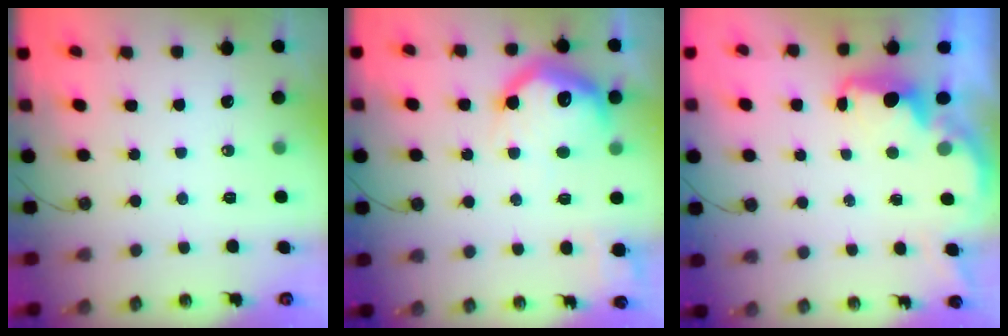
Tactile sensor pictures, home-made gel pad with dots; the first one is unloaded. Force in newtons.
{"total": 17.0, "press": 17.0, "slide": 1.4}
{"total": 2.2, "press": 2.0, "slide": 0.8}